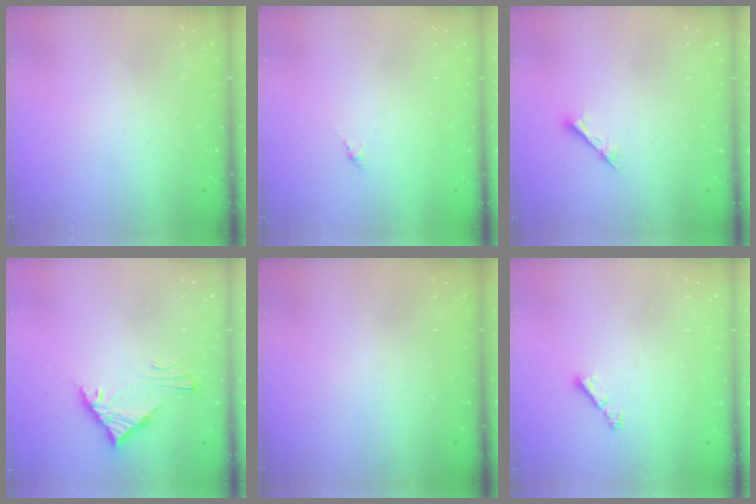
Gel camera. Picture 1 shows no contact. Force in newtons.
{"total": 1.6, "press": 1.5, "slide": 0.5}
{"total": 1.6, "press": 1.6, "slide": 0.2}
{"total": 5.3, "press": 5.2, "slide": 0.3}
{"total": 0.0}
{"total": 2.8, "press": 2.8, "slide": 0.7}